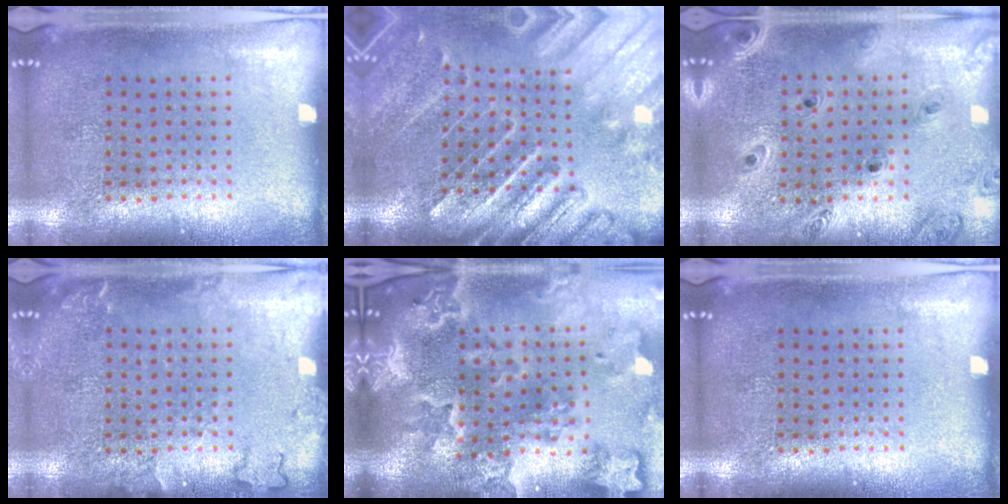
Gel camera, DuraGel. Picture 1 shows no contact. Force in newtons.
{"total": 3.6, "press": 3.1, "slide": 1.8}
{"total": 1.4, "press": 1.3, "slide": 0.3}
{"total": 1.9, "press": 1.9, "slide": 0.3}
{"total": 4.5, "press": 3.7, "slide": 2.7}
{"total": 0.0}